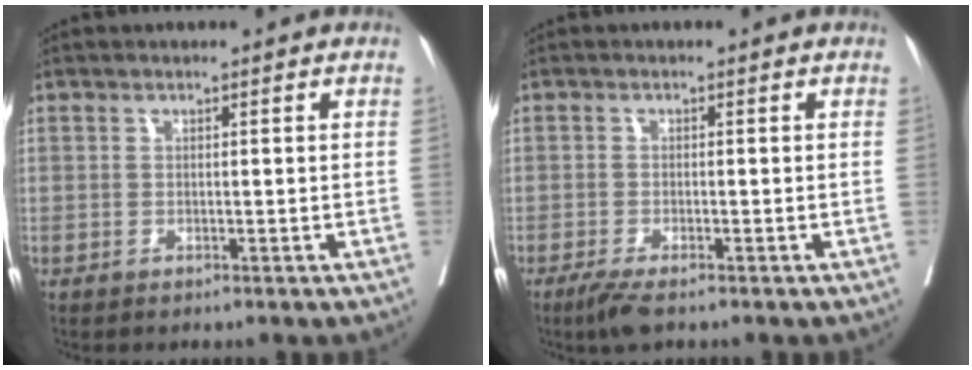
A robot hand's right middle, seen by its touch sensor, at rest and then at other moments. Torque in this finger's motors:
{"motor_torque": [0.30, -0.19, 0.01, 0.02]}